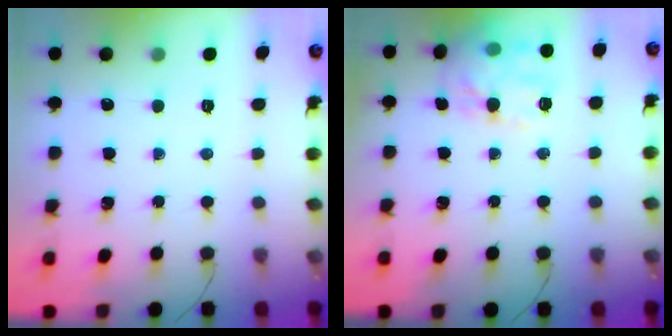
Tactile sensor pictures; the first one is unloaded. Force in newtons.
{"total": 14.9, "press": 14.9, "slide": 0.7}